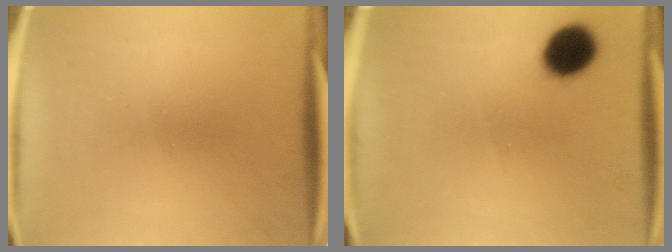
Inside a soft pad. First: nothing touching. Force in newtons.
{"total": 9.1}